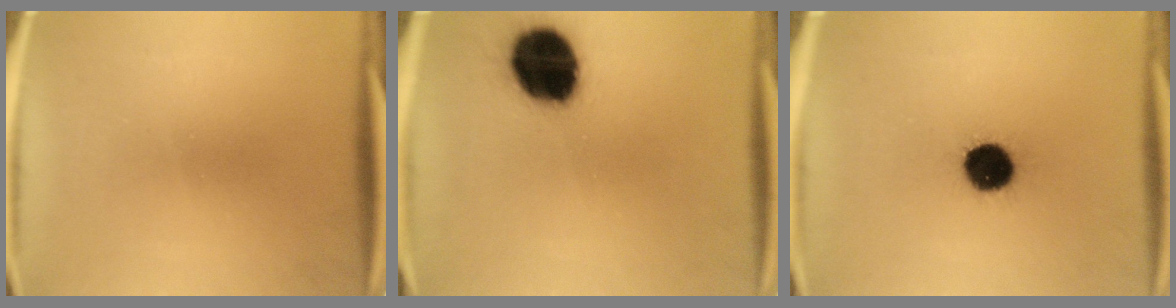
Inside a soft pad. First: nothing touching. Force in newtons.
{"total": 19.5}
{"total": 12.5}